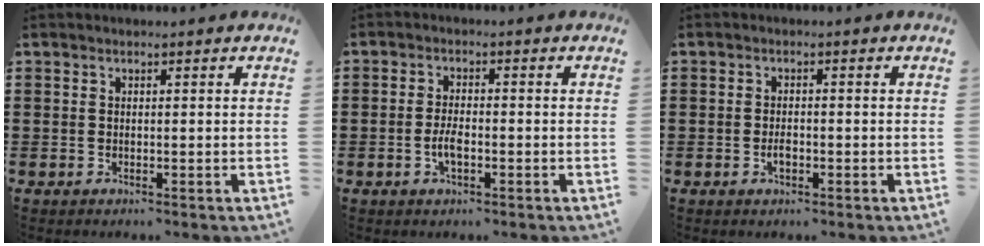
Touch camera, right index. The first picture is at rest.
{"total": 3.2, "force": [-1.1, 1.3, 2.7], "torque": [-0.065, -0.004, -0.023]}
{"total": 1.9, "force": [-0.6, 0.6, 1.7], "torque": [-0.033, -0.003, -0.010]}